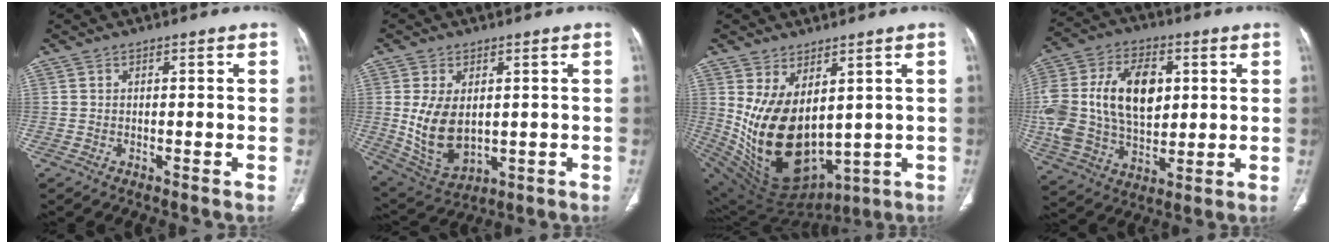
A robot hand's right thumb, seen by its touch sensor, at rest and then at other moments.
{"total": 11.1, "force": [0.6, 7.1, 8.6], "torque": [-0.152, -0.012, 0.036]}
{"total": 18.5, "force": [2.3, 11.2, 14.5], "torque": [-0.249, -0.037, 0.088]}
{"total": 23.7, "force": [3.7, 15.5, 17.6], "torque": [-0.362, 0.007, 0.075]}